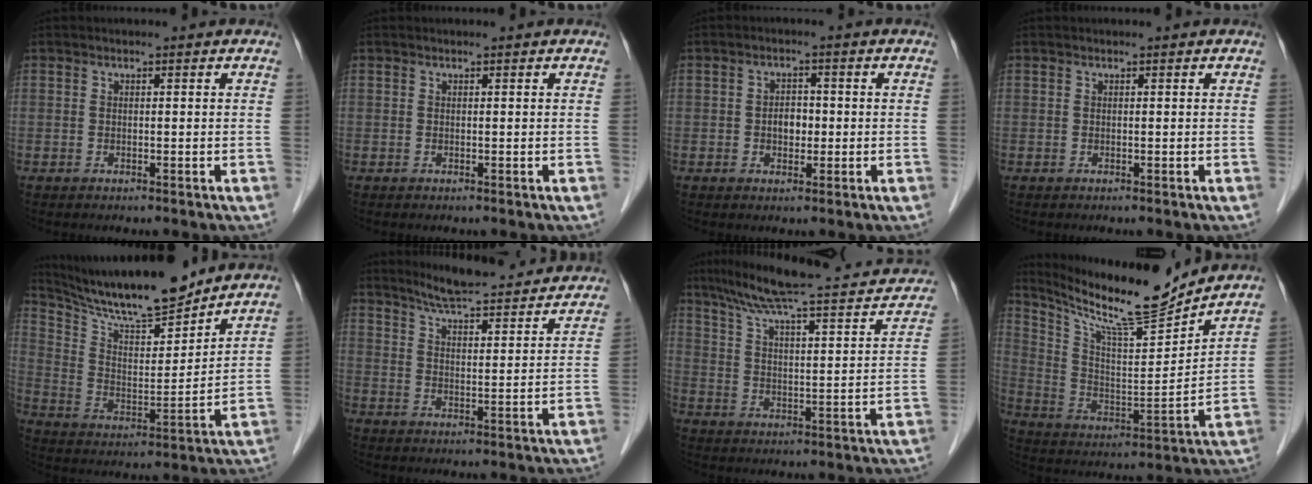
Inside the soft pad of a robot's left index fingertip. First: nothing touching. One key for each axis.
{"total": 0.0}
{"total": 2.8, "fx": -0.4, "fy": 1.9, "fz": 2.0, "tx": -0.032, "ty": 0.008, "tz": -0.004}
{"total": 0.0}
{"total": 16.5, "fx": 14.9, "fy": 1.4, "fz": 6.8, "tx": -0.132, "ty": -0.005, "tz": 0.261}
{"total": 17.6, "fx": 16.3, "fy": 1.9, "fz": 6.2, "tx": -0.090, "ty": -0.010, "tz": 0.218}
{"total": 23.5, "fx": 20.1, "fy": 3.0, "fz": 11.8, "tx": -0.184, "ty": 0.010, "tz": 0.268}
{"total": 16.3, "fx": 14.9, "fy": -0.5, "fz": 6.4, "tx": -0.129, "ty": -0.023, "tz": 0.257}